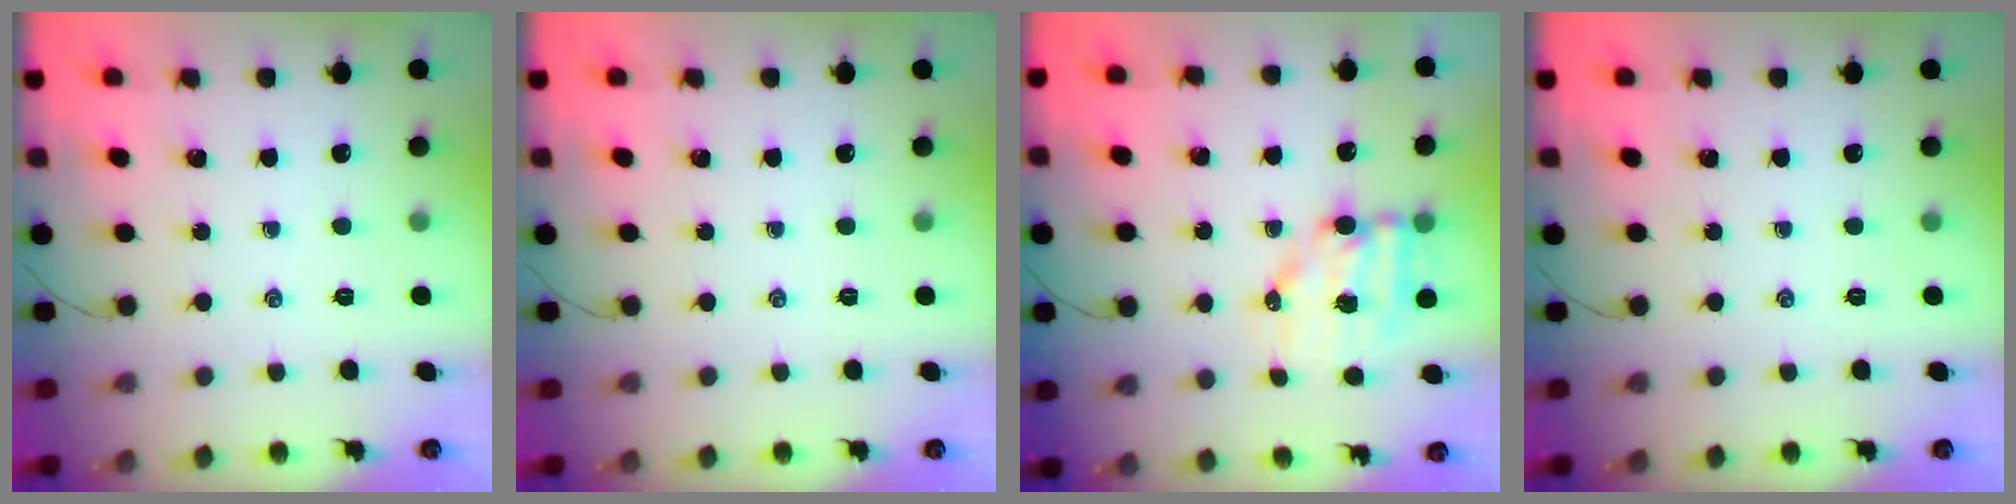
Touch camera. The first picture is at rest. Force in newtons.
{"total": 0.0}
{"total": 9.0, "press": 8.9, "slide": 1.1}
{"total": 0.0}